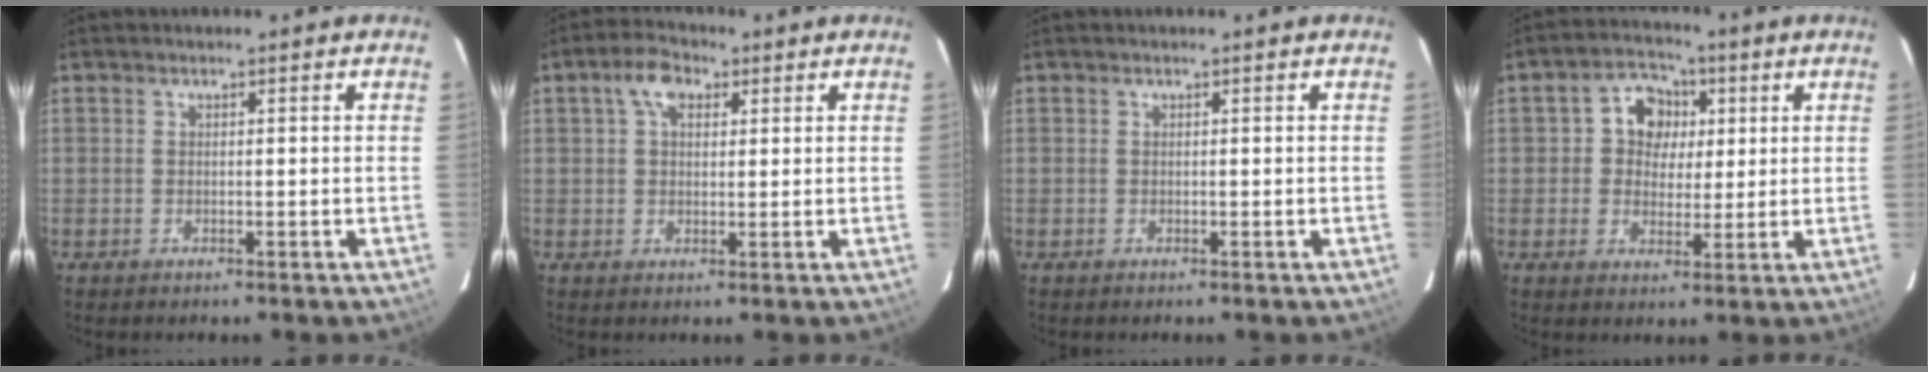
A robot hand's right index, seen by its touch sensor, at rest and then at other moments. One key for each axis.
{"total": 4.6, "fx": 2.1, "fy": 2.8, "fz": 3.1, "tx": -0.056, "ty": 0.018, "tz": 0.038}
{"total": 0.0}
{"total": 6.6, "fx": 1.3, "fy": 5.9, "fz": 2.6, "tx": -0.045, "ty": 0.022, "tz": 0.021}